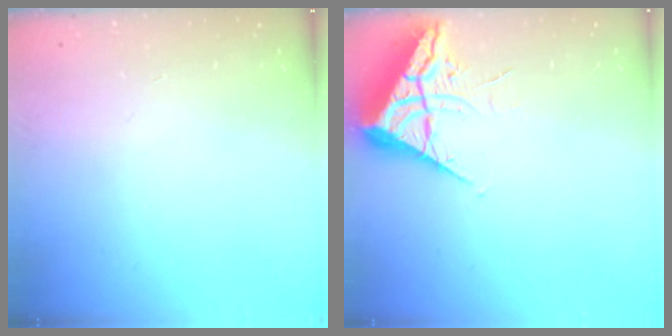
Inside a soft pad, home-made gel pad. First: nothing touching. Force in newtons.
{"total": 6.5, "press": 6.4, "slide": 0.7}